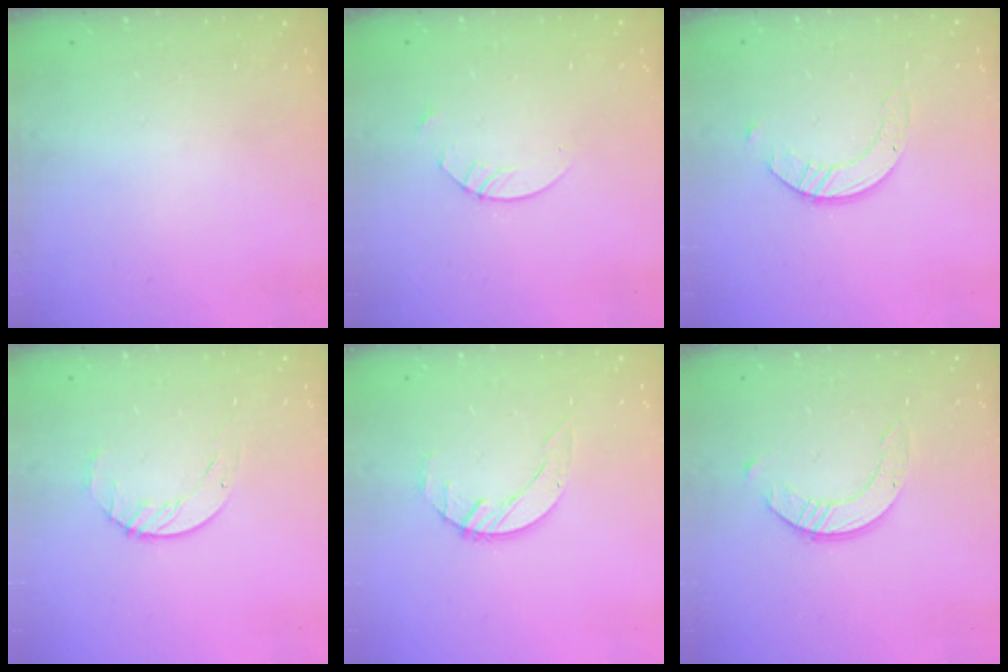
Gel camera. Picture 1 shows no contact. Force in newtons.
{"total": 2.4, "press": 2.4, "slide": 0.1}
{"total": 2.9, "press": 2.9, "slide": 0.3}
{"total": 3.5, "press": 3.4, "slide": 0.4}
{"total": 2.7, "press": 2.7, "slide": 0.3}
{"total": 2.5, "press": 2.5, "slide": 0.3}